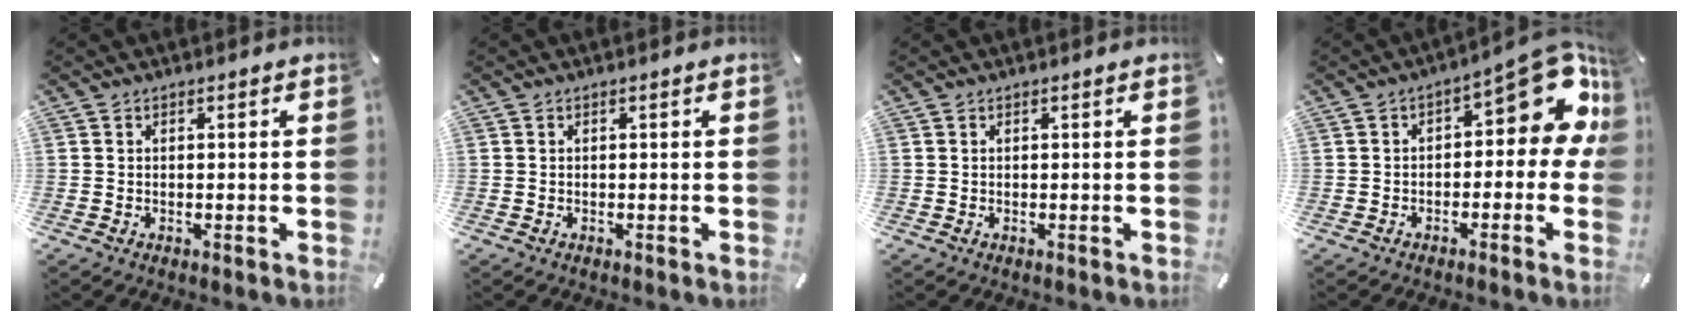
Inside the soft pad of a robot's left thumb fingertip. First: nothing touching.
{"total": 0.0}
{"total": 0.0}
{"total": 12.5, "force": [4.8, 5.8, 10.0], "torque": [-0.115, -0.039, 0.078]}